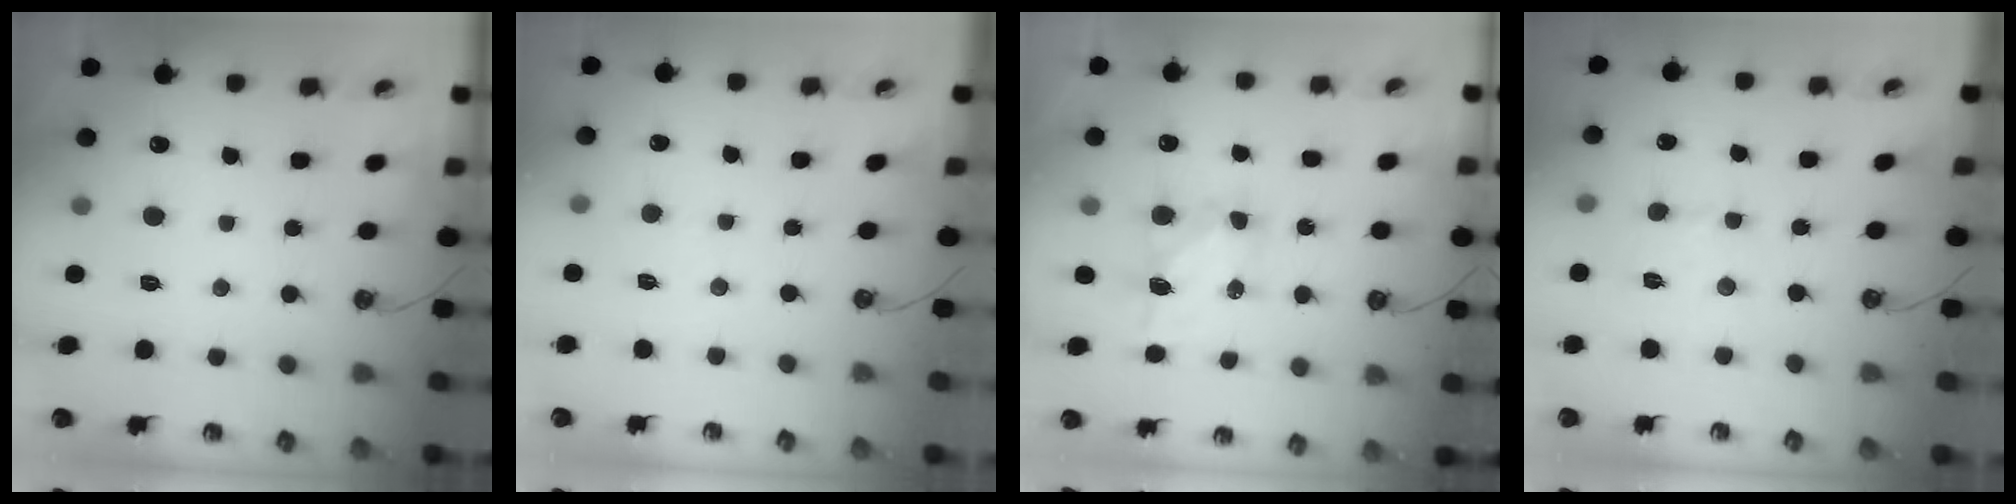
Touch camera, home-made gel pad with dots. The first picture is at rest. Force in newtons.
{"total": 2.1, "press": 2.1, "slide": 0.4}
{"total": 6.3, "press": 6.3, "slide": 0.4}
{"total": 3.8, "press": 3.8, "slide": 0.3}